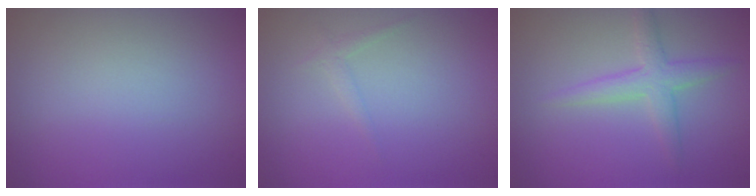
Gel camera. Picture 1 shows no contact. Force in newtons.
{"total": 0.9, "press": 0.9, "slide": 0.1}
{"total": 2.8, "press": 2.8, "slide": 0.1}